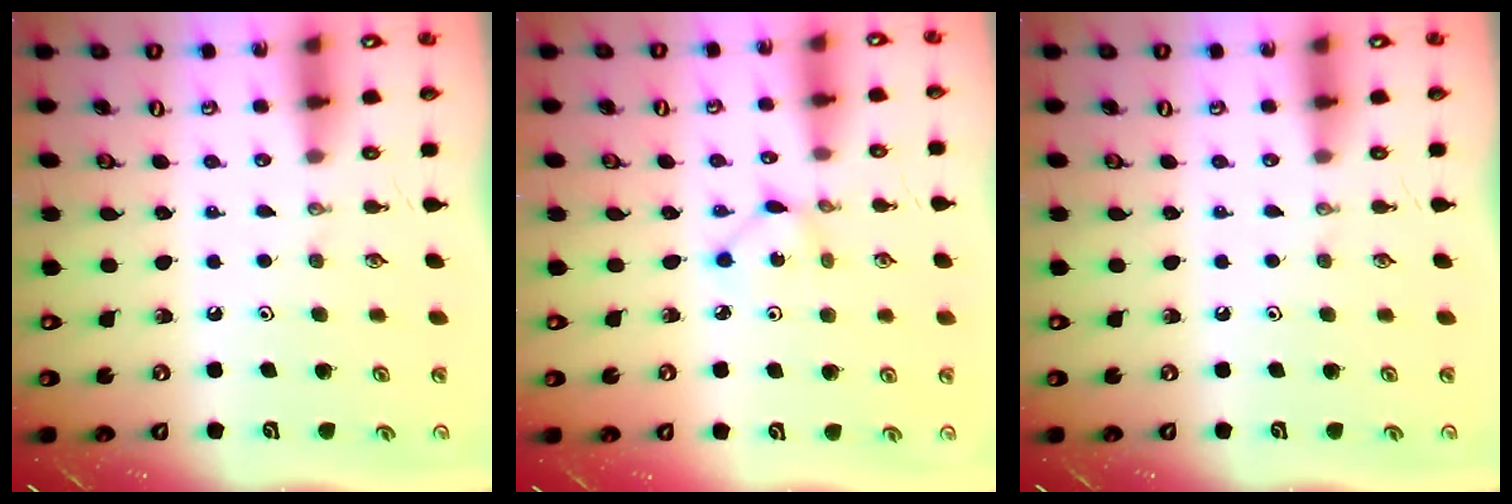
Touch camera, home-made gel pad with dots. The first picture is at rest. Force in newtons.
{"total": 2.0, "press": 2.0, "slide": 0.2}
{"total": 0.0}